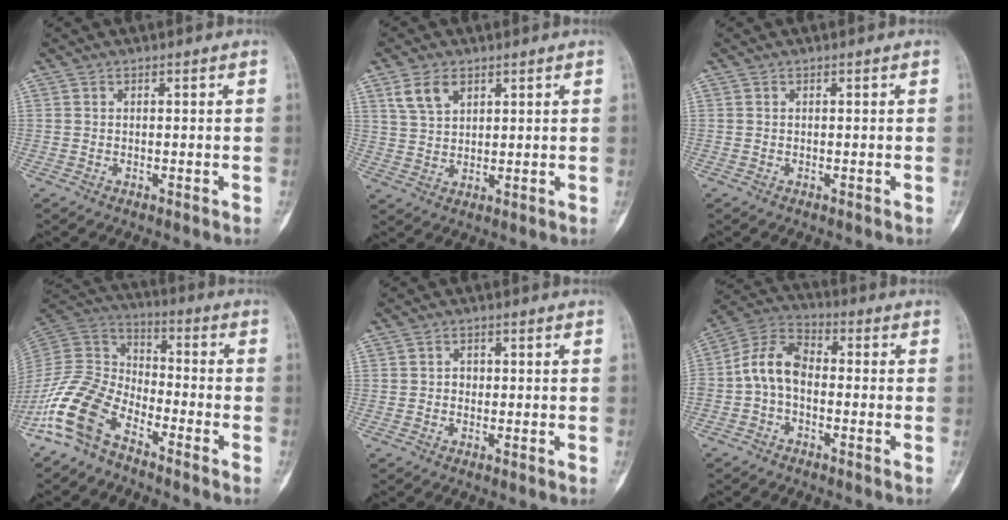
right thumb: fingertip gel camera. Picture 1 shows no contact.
{"total": 5.6, "force": [3.1, 3.3, 3.3], "torque": [-0.056, -0.009, 0.065]}
{"total": 0.0}
{"total": 13.4, "force": [-8.8, 6.7, 7.6], "torque": [-0.156, 0.067, -0.186]}
{"total": 1.2, "force": [0.0, 1.1, 0.6], "torque": [-0.004, 0.004, -0.003]}
{"total": 9.0, "force": [-1.3, 5.8, 6.8], "torque": [-0.123, 0.034, -0.039]}